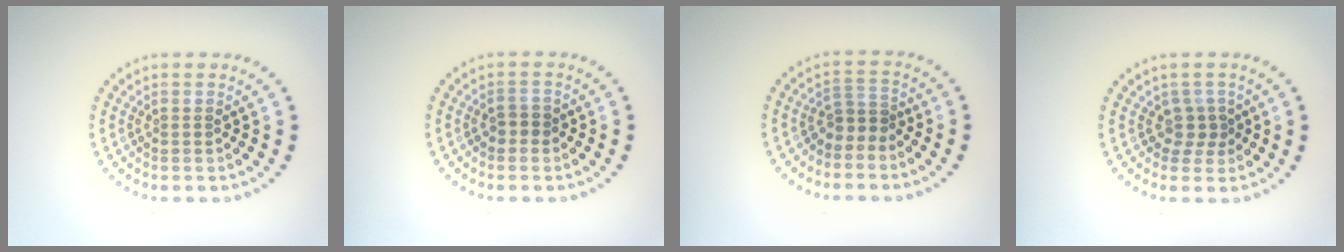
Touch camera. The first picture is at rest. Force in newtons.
{"total": 1.2, "press": 1.1, "slide": 0.4}
{"total": 2.0, "press": 1.3, "slide": 1.5}
{"total": 1.8, "press": 1.3, "slide": 1.3}